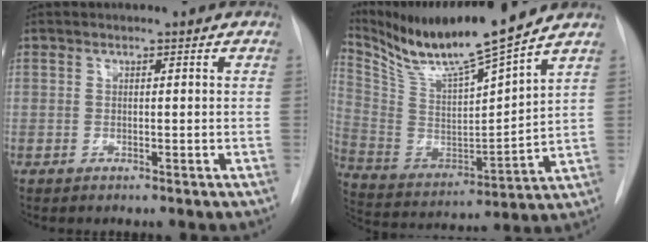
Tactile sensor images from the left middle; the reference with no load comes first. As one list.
[{"total": 16.5, "force": [14.1, -0.7, 8.6], "torque": [-0.171, -0.015, 0.264]}]